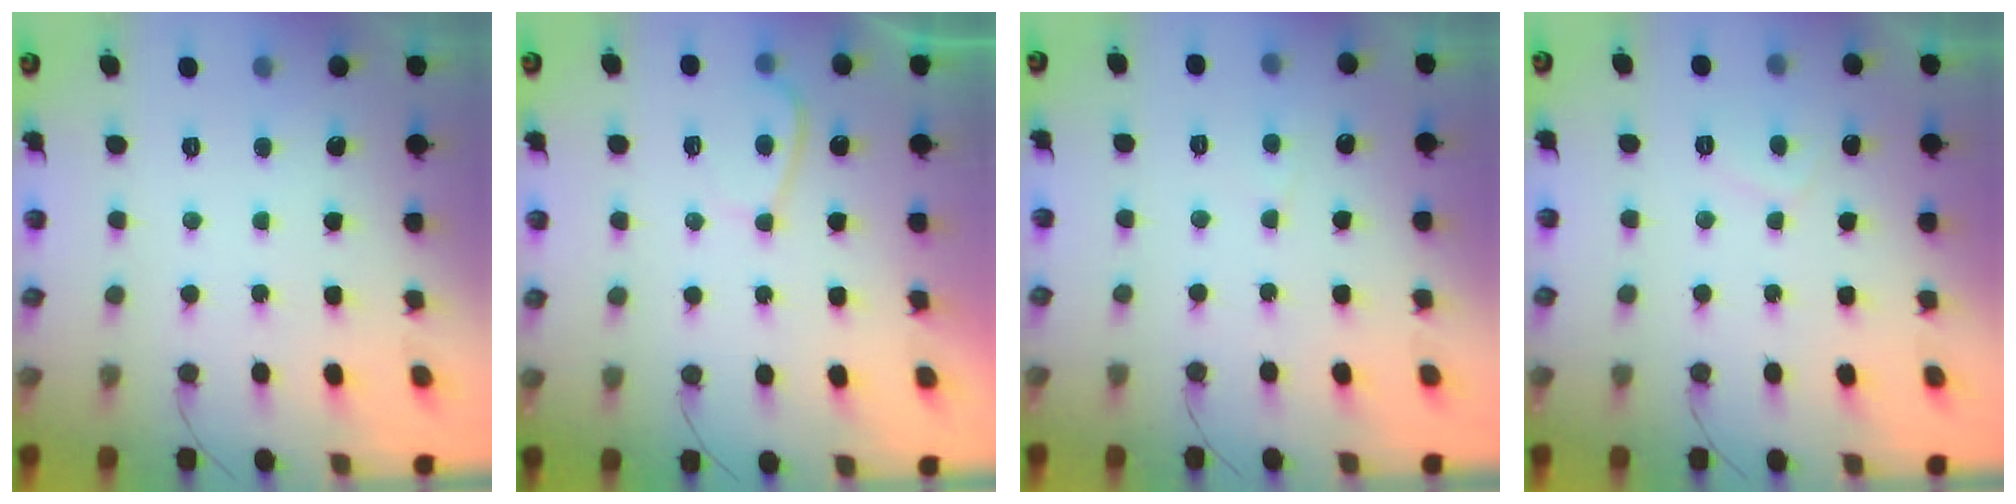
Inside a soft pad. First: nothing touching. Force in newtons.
{"total": 3.5, "press": 3.4, "slide": 0.8}
{"total": 2.7, "press": 2.7, "slide": 0.3}
{"total": 1.6, "press": 1.4, "slide": 0.7}